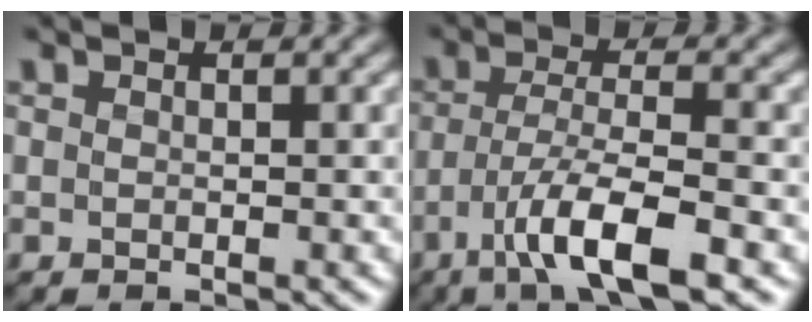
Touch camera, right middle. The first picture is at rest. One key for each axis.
{"total": 6.3, "fx": -3.6, "fy": 1.4, "fz": 5.0, "tx": -0.090, "ty": 0.002, "tz": -0.068}